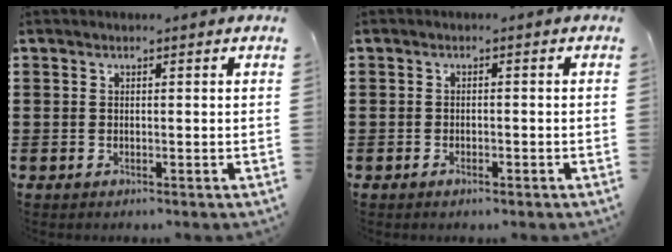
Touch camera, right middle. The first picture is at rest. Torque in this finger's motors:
{"motor_torque": [-0.04, 0.04, 0.05, -0.01]}